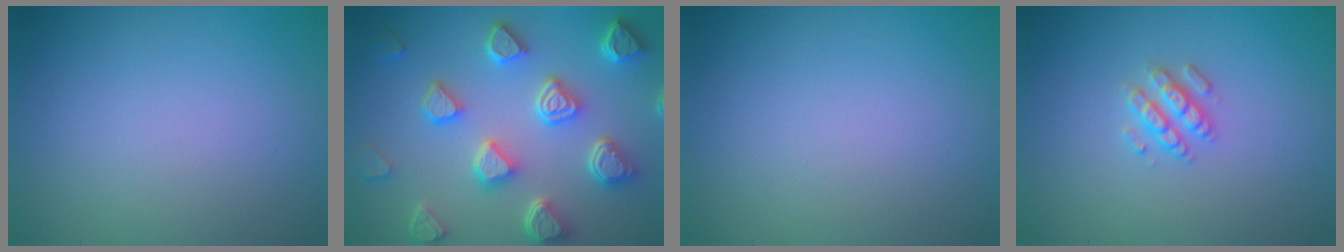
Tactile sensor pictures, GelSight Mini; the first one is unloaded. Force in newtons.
{"total": 7.0, "press": 5.7, "slide": 4.1}
{"total": 0.0}
{"total": 2.5, "press": 2.4, "slide": 0.5}